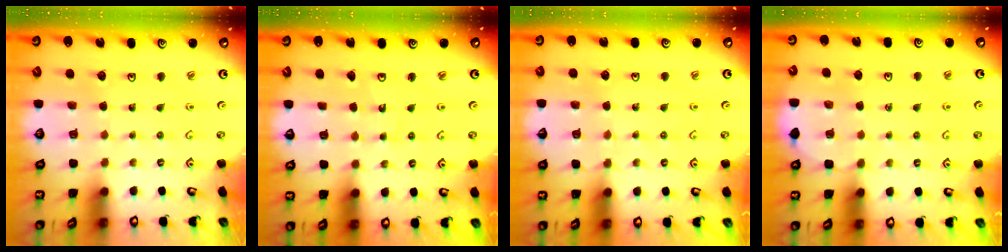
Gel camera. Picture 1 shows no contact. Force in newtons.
{"total": 3.5, "press": 3.4, "slide": 0.6}
{"total": 5.5, "press": 5.3, "slide": 1.4}
{"total": 5.2, "press": 4.7, "slide": 2.1}